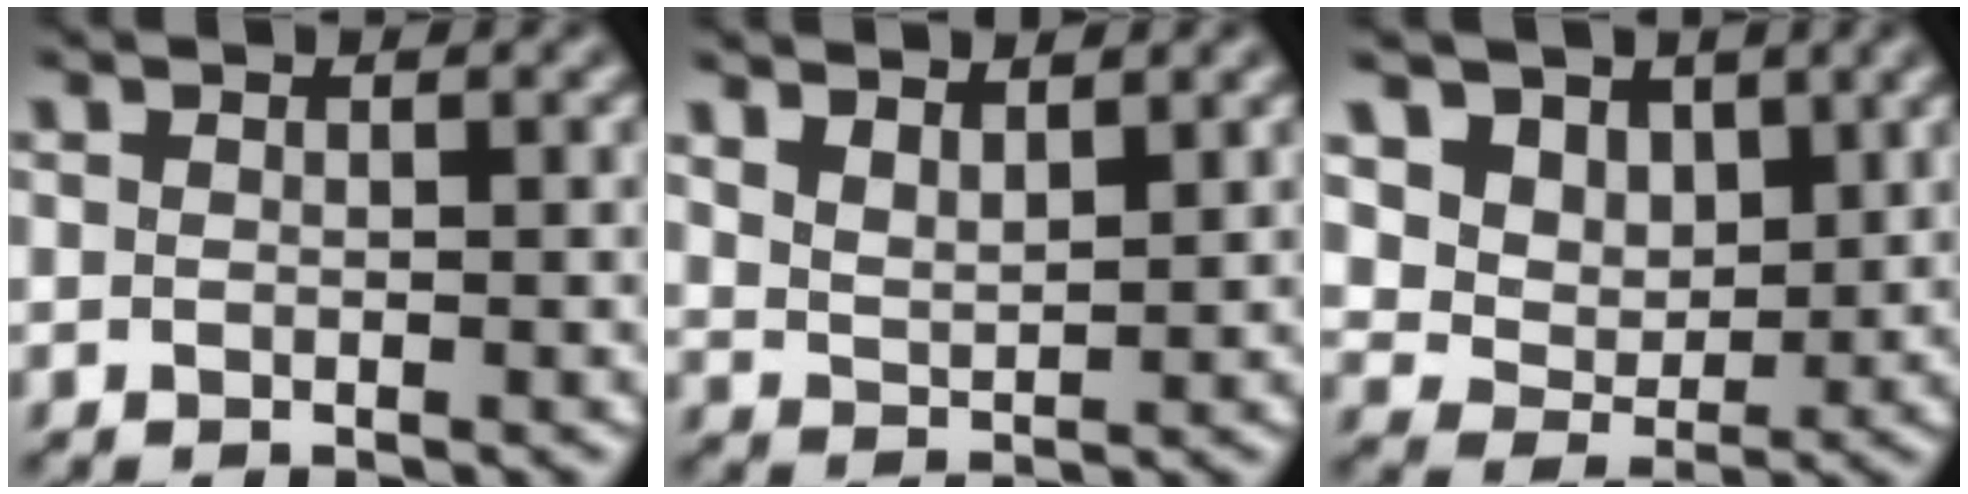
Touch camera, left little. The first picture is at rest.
{"total": 2.9, "force": [2.4, 0.9, 1.5], "torque": [-0.030, 0.004, 0.049]}
{"total": 6.2, "force": [3.2, 4.4, 2.9], "torque": [-0.082, -0.018, 0.070]}